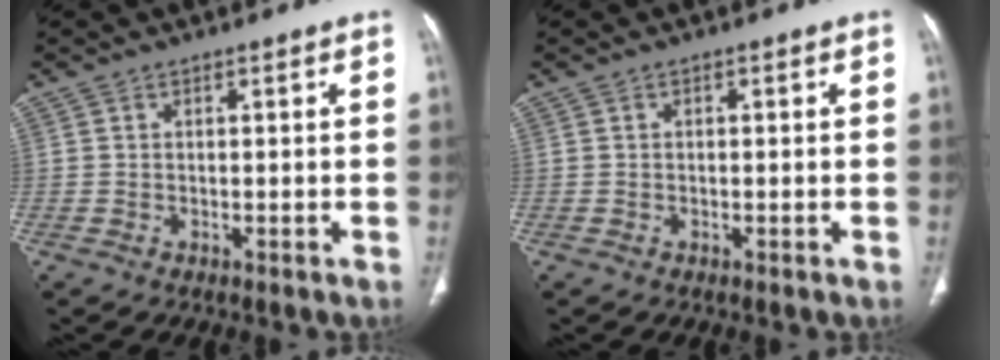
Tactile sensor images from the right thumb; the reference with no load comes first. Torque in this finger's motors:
{"motor_torque": [-0.31, 0.12, -0.56, 0.21, -0.01]}